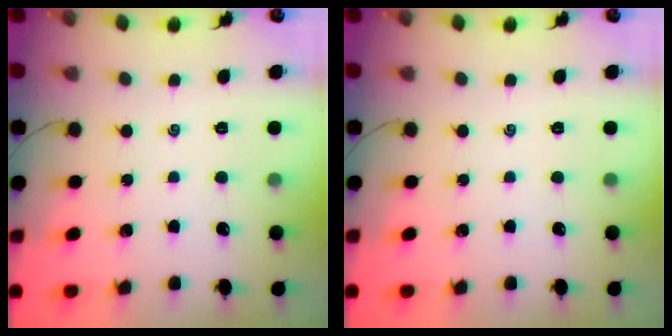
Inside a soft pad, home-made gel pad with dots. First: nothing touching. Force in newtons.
{"total": 0.0}